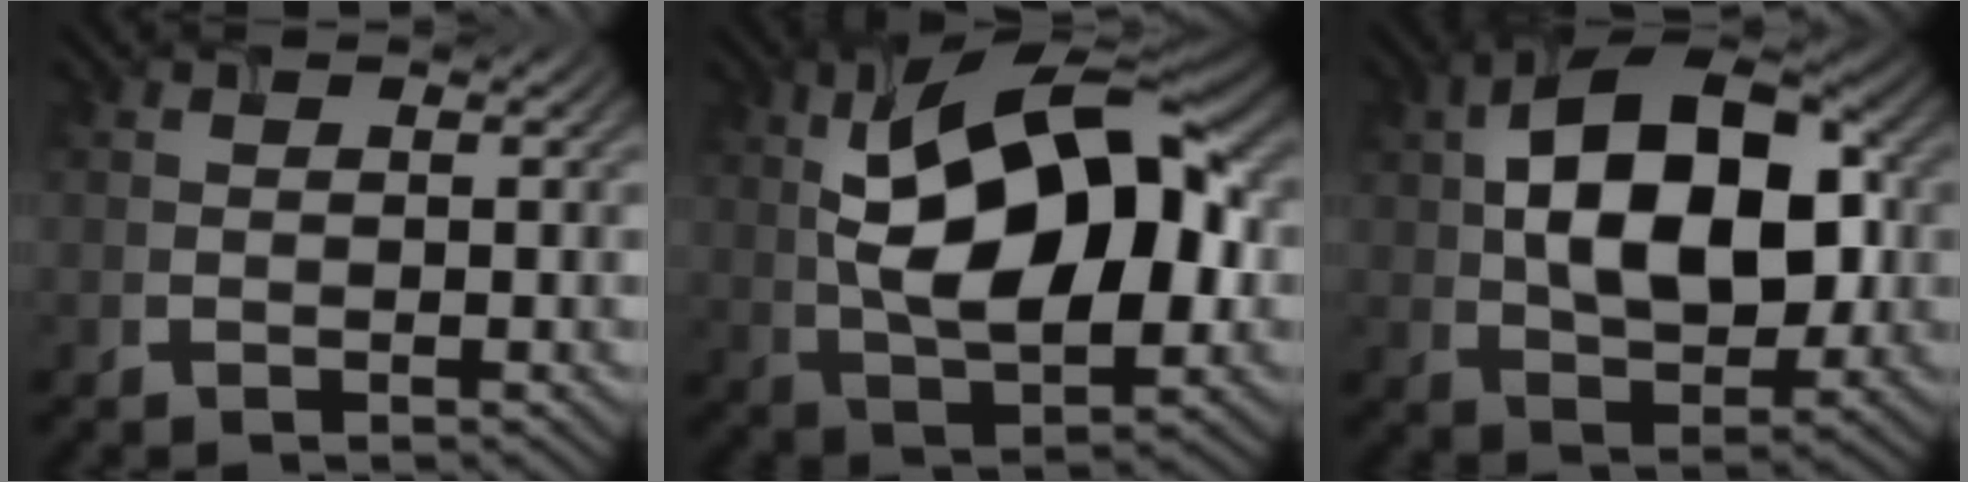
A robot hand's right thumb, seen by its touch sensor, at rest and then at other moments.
{"total": 17.1, "force": [2.9, 8.4, 14.6], "torque": [-0.248, 0.024, 0.034]}
{"total": 14.4, "force": [2.1, 8.4, 11.5], "torque": [-0.185, 0.018, 0.031]}